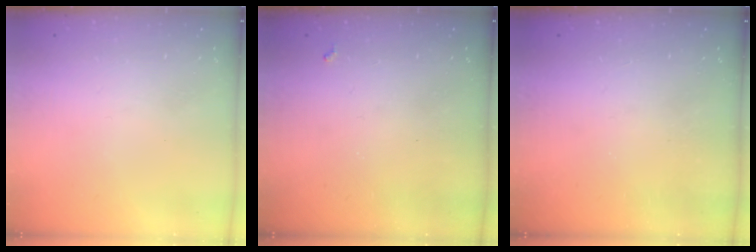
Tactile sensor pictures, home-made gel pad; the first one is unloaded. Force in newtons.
{"total": 1.9, "press": 1.9, "slide": 0.4}
{"total": 0.6, "press": 0.5, "slide": 0.2}